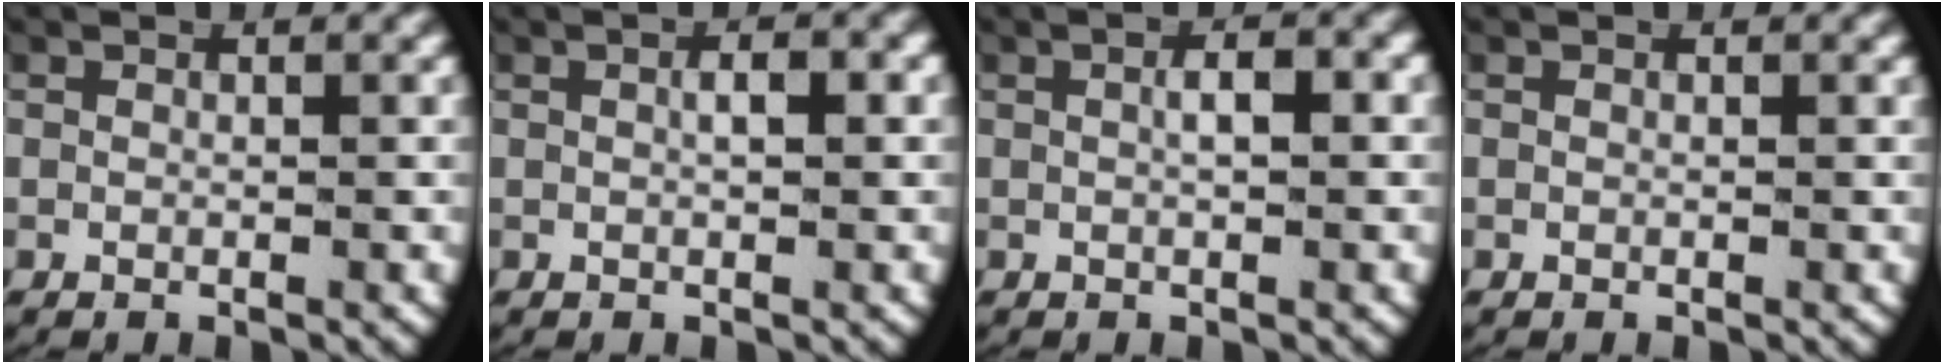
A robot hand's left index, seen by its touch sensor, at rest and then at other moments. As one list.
[{"total": 1.6, "force": [0.1, 0.5, 1.5], "torque": [-0.018, 0.002, 0.003]}, {"total": 1.9, "force": [0.1, 0.6, 1.8], "torque": [-0.024, 0.004, 0.000]}, {"total": 0.0}]